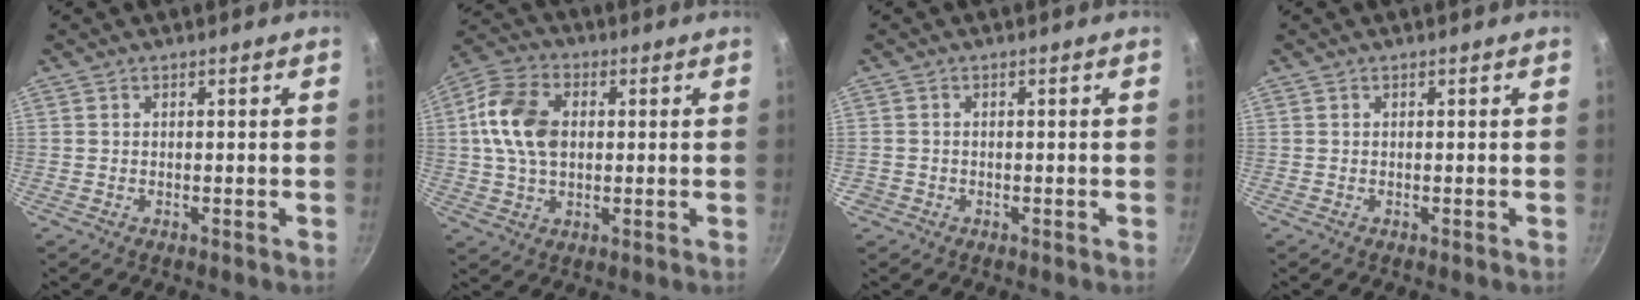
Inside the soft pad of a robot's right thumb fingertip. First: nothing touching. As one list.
[{"total": 12.4, "force": [1.4, 8.4, 9.0], "torque": [-0.155, 0.016, 0.014]}, {"total": 1.3, "force": [-0.5, 1.1, 0.2], "torque": [-0.004, 0.003, -0.006]}, {"total": 0.0}]